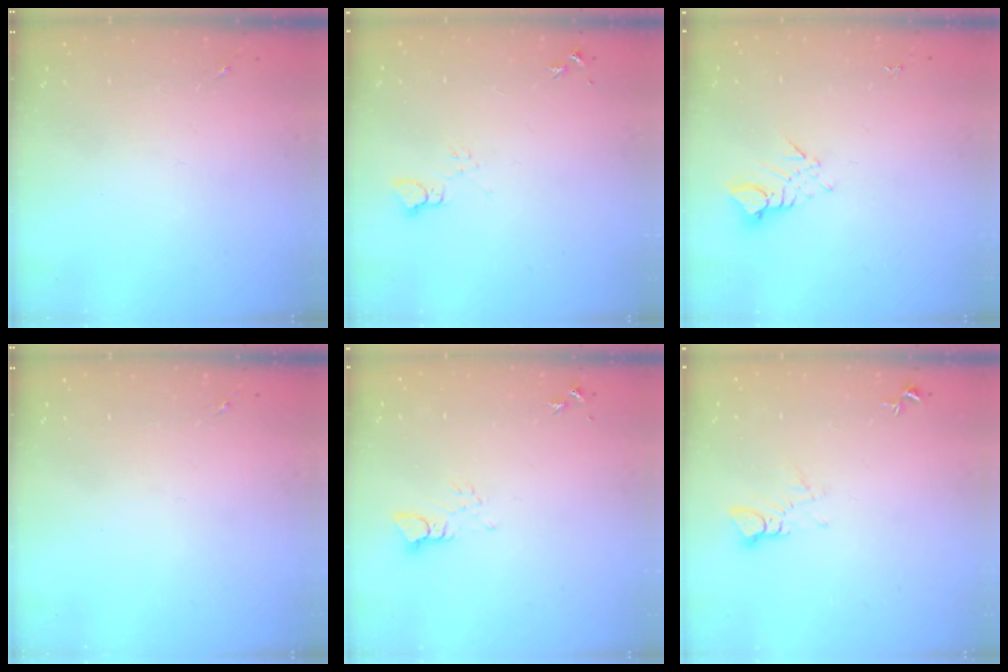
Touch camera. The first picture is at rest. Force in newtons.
{"total": 3.5, "press": 3.5, "slide": 0.4}
{"total": 3.7, "press": 3.7, "slide": 0.2}
{"total": 0.0}
{"total": 3.2, "press": 3.2, "slide": 0.3}
{"total": 3.5, "press": 3.5, "slide": 0.3}